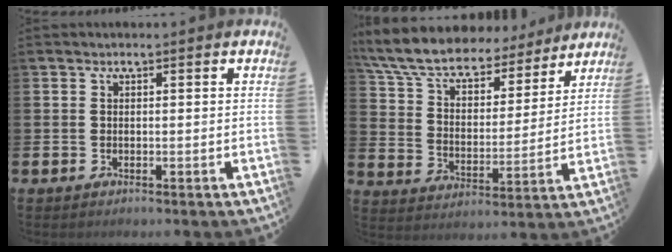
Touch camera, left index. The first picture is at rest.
{"total": 8.8, "force": [8.0, 2.7, 2.7], "torque": [-0.092, -0.051, 0.141]}